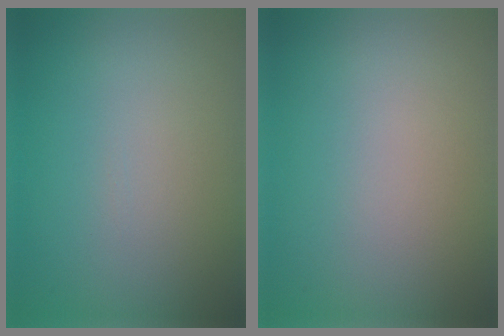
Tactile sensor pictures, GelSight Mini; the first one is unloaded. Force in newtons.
{"total": 0.0}